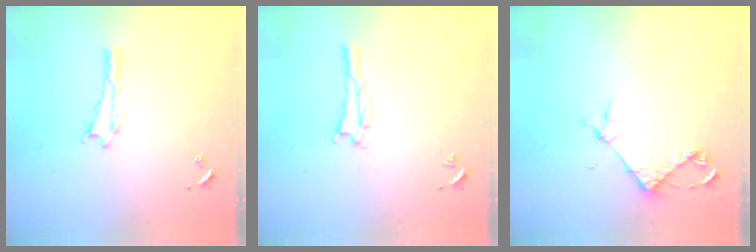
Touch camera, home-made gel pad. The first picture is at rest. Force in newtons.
{"total": 1.1, "press": 1.1, "slide": 0.1}
{"total": 4.6, "press": 4.6, "slide": 0.3}